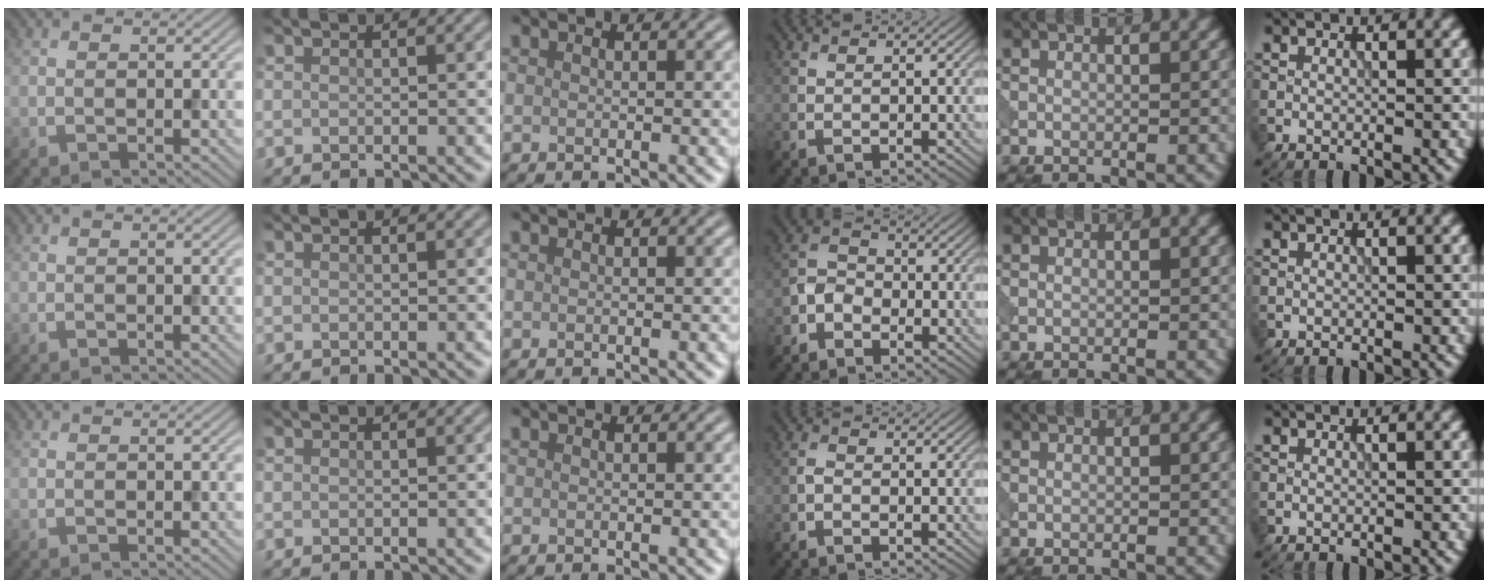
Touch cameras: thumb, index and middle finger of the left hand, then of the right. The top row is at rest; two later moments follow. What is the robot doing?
{"motion": "open", "object": "sandwich press"}